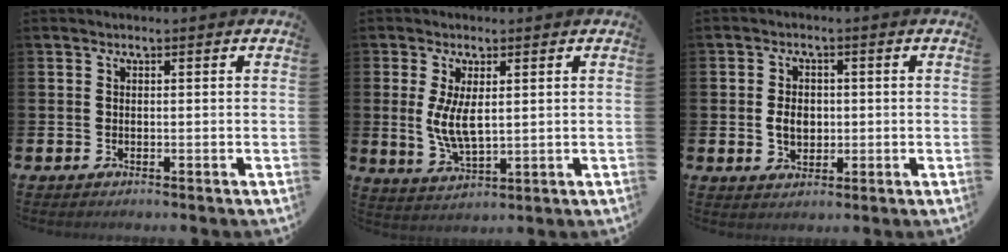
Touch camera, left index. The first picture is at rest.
{"total": 5.5, "force": [1.2, 2.2, 4.9], "torque": [-0.084, -0.001, 0.019]}
{"total": 3.6, "force": [0.0, 2.7, 2.4], "torque": [-0.031, 0.003, -0.008]}